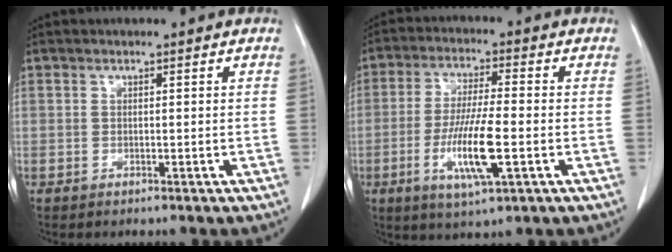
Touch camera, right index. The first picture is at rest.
{"total": 10.3, "force": [-2.9, 1.0, 9.8], "torque": [-0.191, -0.015, -0.054]}